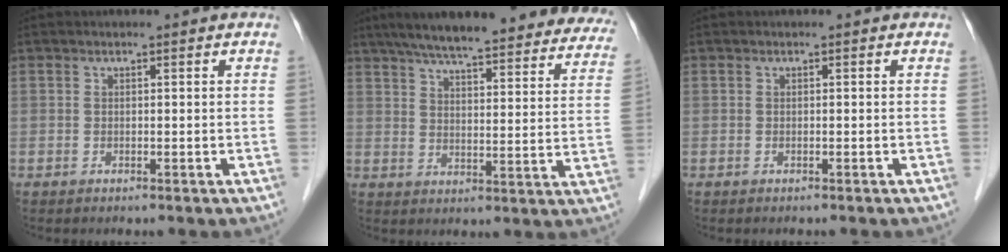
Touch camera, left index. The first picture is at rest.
{"total": 29.9, "force": [25.9, 5.3, 14.0], "torque": [-0.211, -0.018, 0.316]}
{"total": 0.0}